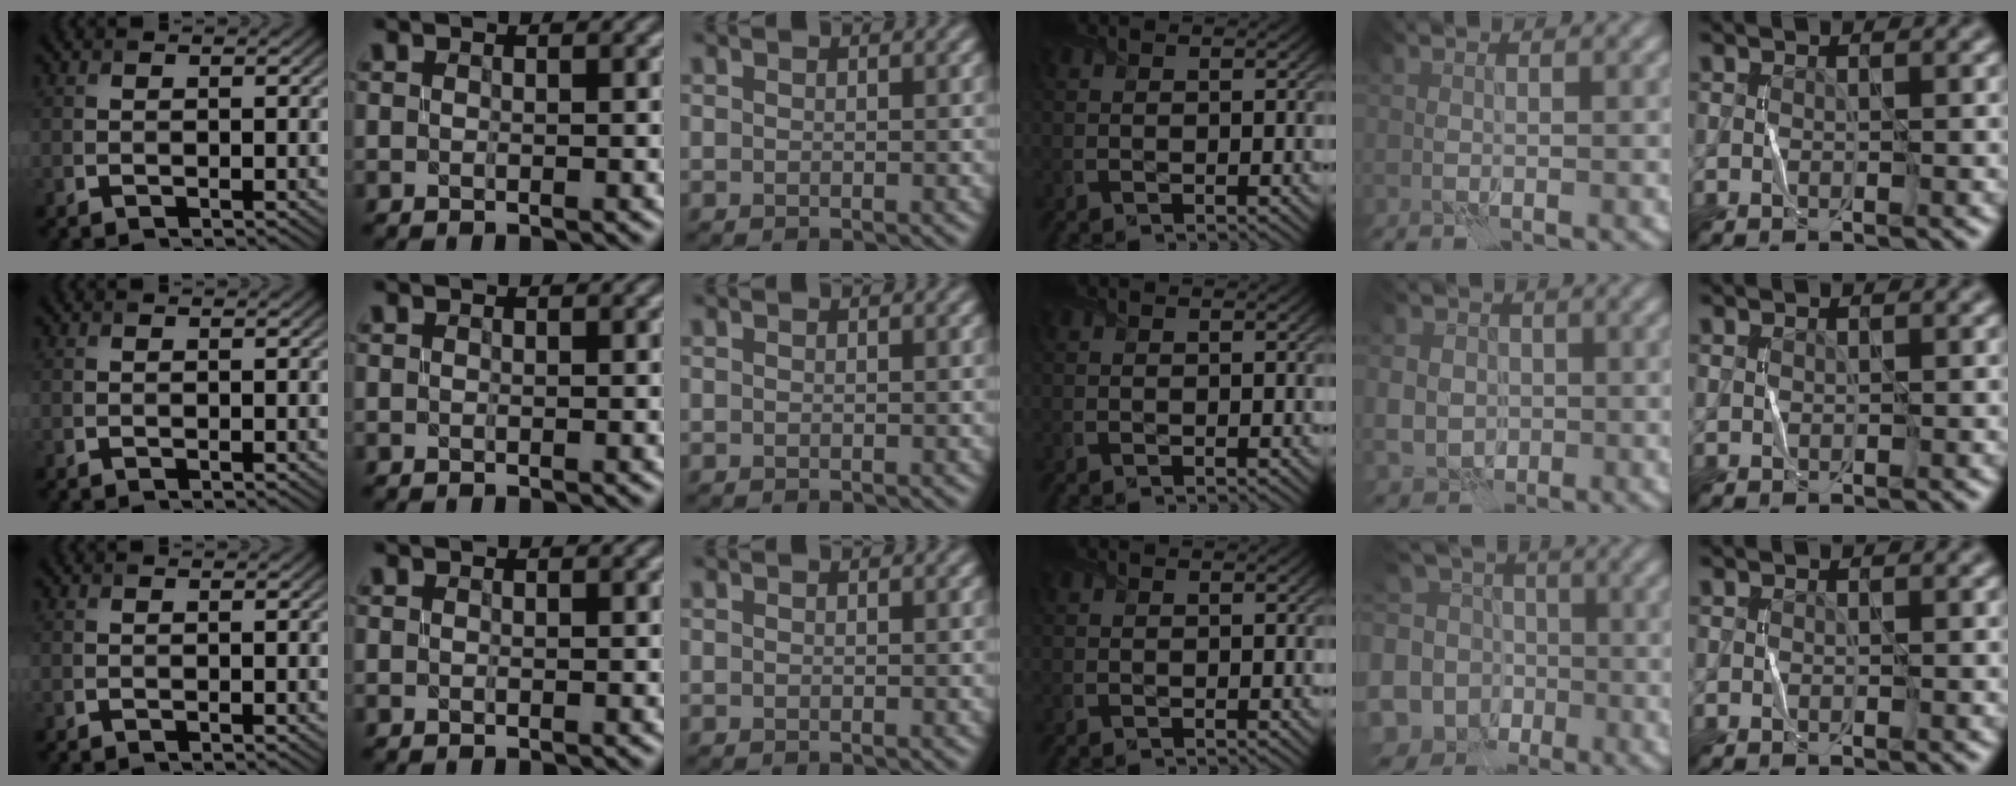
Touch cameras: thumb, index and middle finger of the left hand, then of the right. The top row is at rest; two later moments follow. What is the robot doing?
{"motion": "fold", "object": "scarf"}